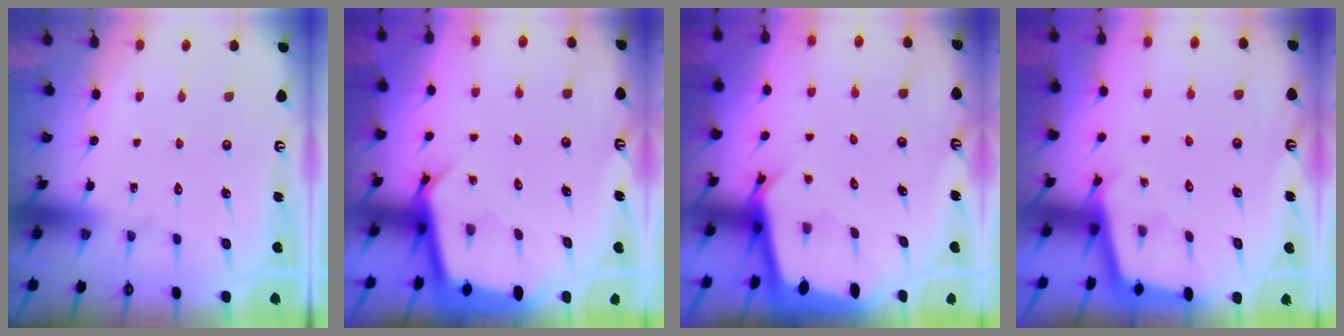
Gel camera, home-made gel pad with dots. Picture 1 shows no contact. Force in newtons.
{"total": 4.6, "press": 4.5, "slide": 0.3}
{"total": 3.6, "press": 3.6, "slide": 0.1}
{"total": 2.5, "press": 2.5, "slide": 0.2}